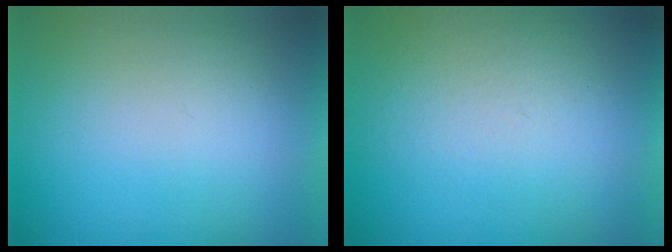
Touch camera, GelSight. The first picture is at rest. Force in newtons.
{"total": 4.5}